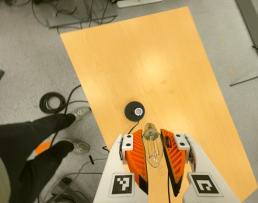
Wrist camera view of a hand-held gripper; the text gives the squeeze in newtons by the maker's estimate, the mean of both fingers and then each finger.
{"total": 16.4, "left": 16.5, "right": 16.4}